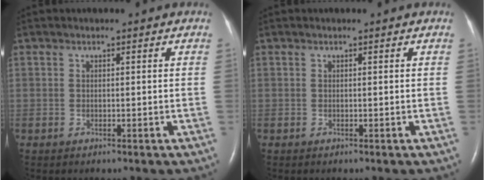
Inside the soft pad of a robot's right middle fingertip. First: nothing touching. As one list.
[{"total": 0.0}]